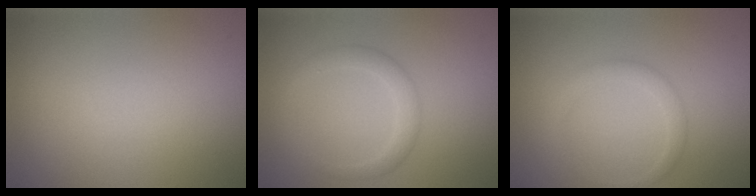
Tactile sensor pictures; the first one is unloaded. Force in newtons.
{"total": 2.2, "press": 2.2, "slide": 0.1}
{"total": 1.6, "press": 1.6, "slide": 0.0}